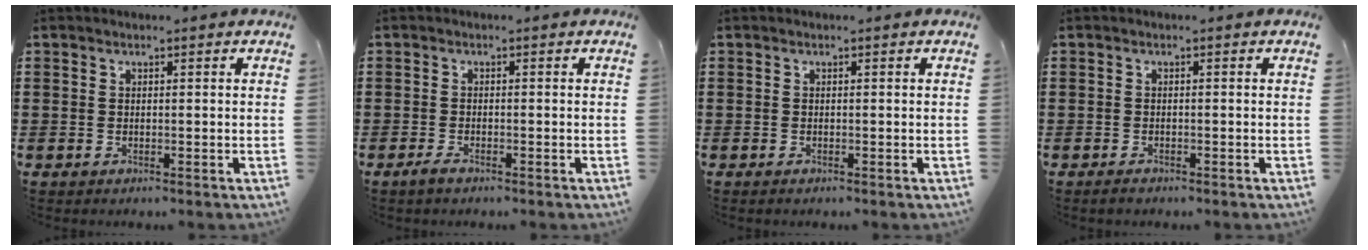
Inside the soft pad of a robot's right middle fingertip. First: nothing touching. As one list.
[{"total": 1.3, "force": [-0.9, 0.3, 0.8], "torque": [-0.023, -0.004, -0.020]}, {"total": 0.0}, {"total": 0.8, "force": [-0.7, 0.3, 0.3], "torque": [-0.009, -0.005, -0.012]}]